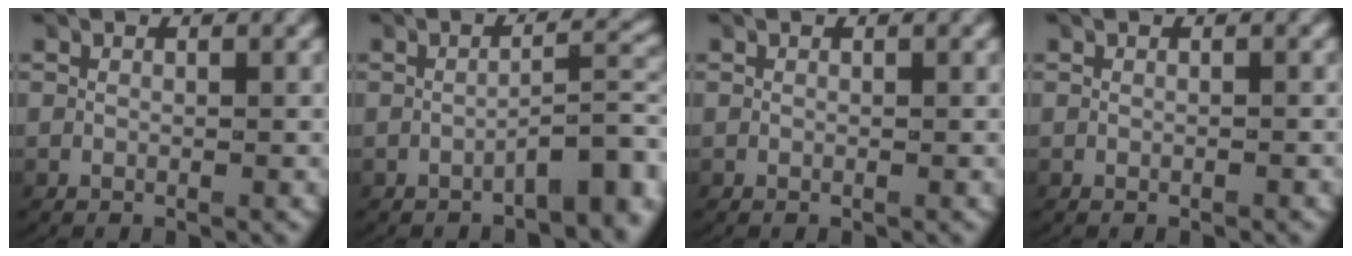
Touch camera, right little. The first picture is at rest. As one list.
[{"total": 4.3, "force": [-2.3, 1.0, 3.4], "torque": [-0.032, 0.007, -0.034]}, {"total": 0.0}, {"total": 0.0}]